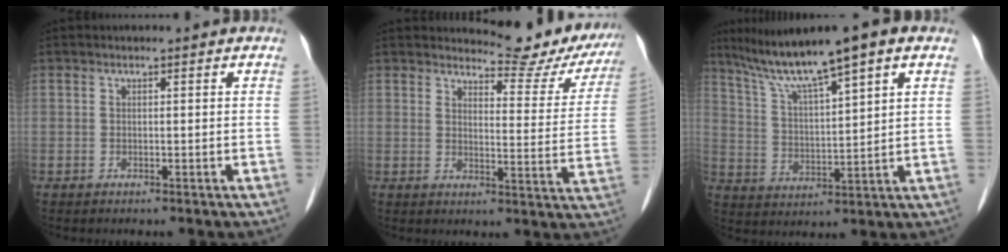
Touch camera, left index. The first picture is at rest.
{"total": 10.9, "force": [10.5, 2.7, 1.7], "torque": [-0.008, -0.029, 0.110]}
{"total": 12.1, "force": [8.7, 0.3, 8.5], "torque": [-0.155, 0.022, 0.155]}